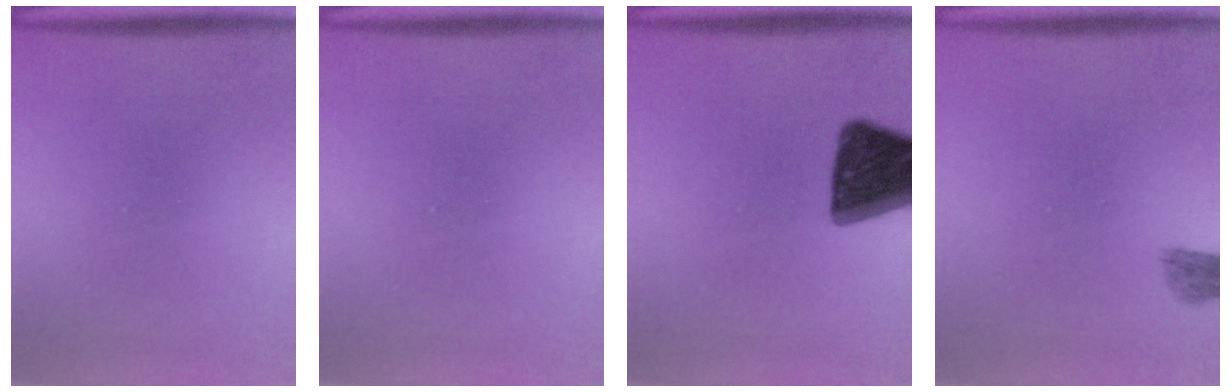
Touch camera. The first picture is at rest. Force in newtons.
{"total": 0.0}
{"total": 14.4}
{"total": 1.6}